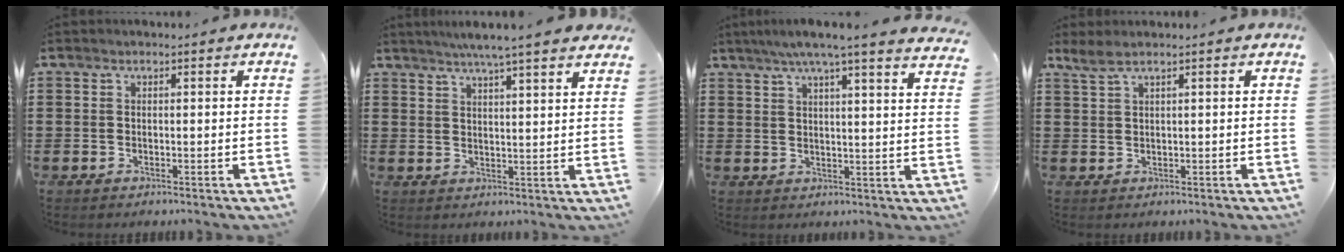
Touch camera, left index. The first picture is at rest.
{"total": 4.6, "force": [4.1, -0.6, 2.1], "torque": [-0.053, -0.009, 0.071]}
{"total": 5.8, "force": [4.9, -0.7, 3.1], "torque": [-0.075, -0.022, 0.082]}
{"total": 1.8, "force": [1.2, 0.2, 1.4], "torque": [-0.030, 0.000, 0.022]}